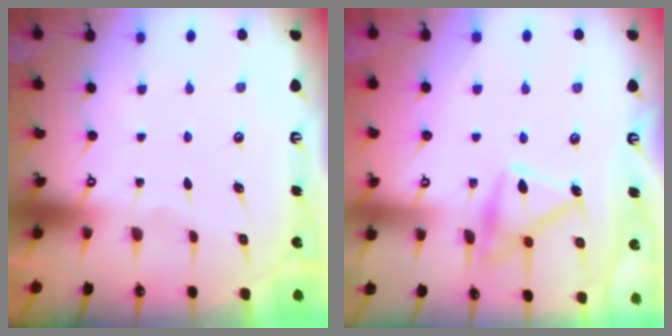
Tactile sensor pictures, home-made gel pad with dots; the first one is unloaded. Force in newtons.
{"total": 13.8, "press": 13.8, "slide": 0.5}